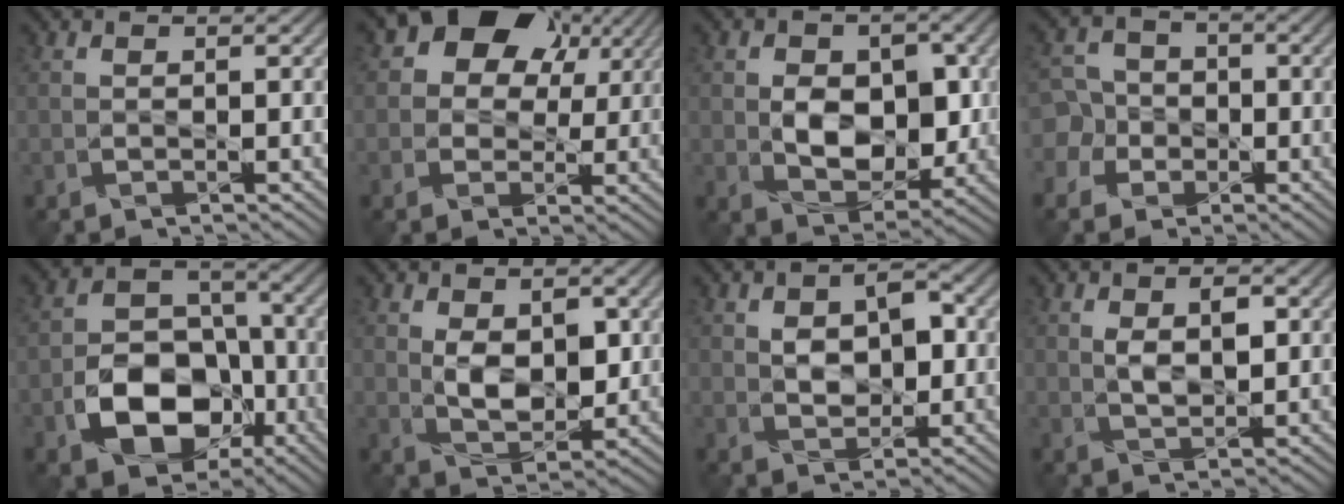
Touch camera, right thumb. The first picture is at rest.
{"total": 12.4, "force": [5.5, 8.9, 6.7], "torque": [-0.118, 0.019, 0.080]}
{"total": 7.9, "force": [-0.2, 5.5, 5.7], "torque": [-0.098, -0.007, -0.004]}
{"total": 6.9, "force": [-1.8, 6.4, 1.7], "torque": [-0.058, 0.003, -0.059]}
{"total": 11.8, "force": [-4.3, 8.3, 7.2], "torque": [-0.133, -0.014, -0.081]}
{"total": 6.1, "force": [0.7, 3.7, 4.8], "torque": [-0.087, -0.008, 0.019]}
{"total": 5.2, "force": [0.5, 3.4, 3.9], "torque": [-0.063, 0.000, 0.005]}
{"total": 3.9, "force": [0.7, 2.1, 3.2], "torque": [-0.064, -0.004, 0.016]}